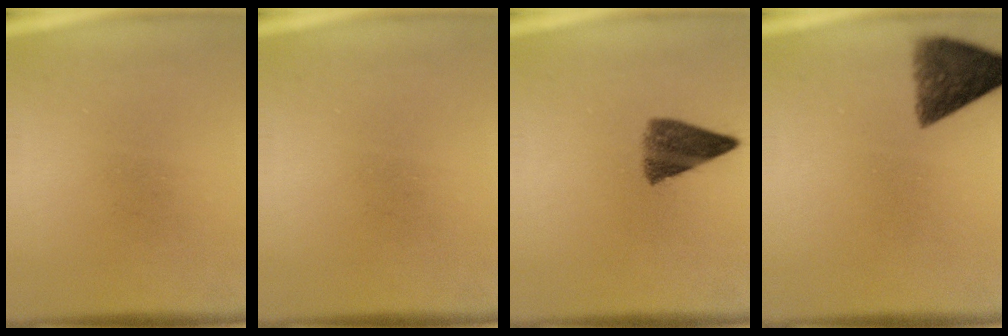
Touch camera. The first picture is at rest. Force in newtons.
{"total": 0.0}
{"total": 6.8}
{"total": 8.3}